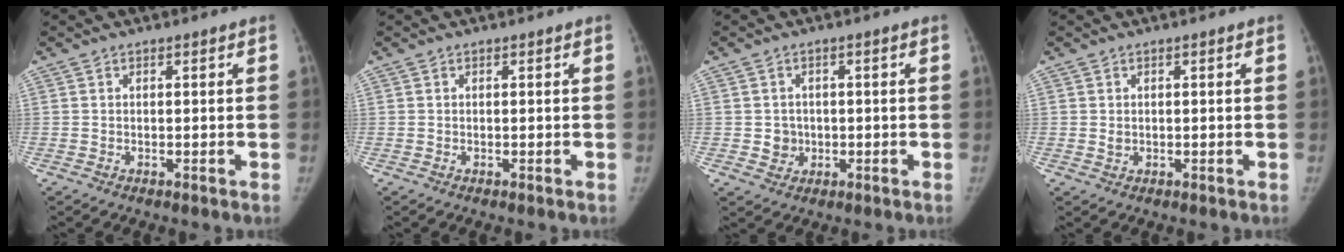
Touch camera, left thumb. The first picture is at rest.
{"total": 0.0}
{"total": 3.1, "force": [-0.3, 3.0, 0.9], "torque": [0.005, 0.005, -0.001]}
{"total": 1.0, "force": [0.1, 0.8, 0.5], "torque": [-0.007, -0.001, 0.004]}